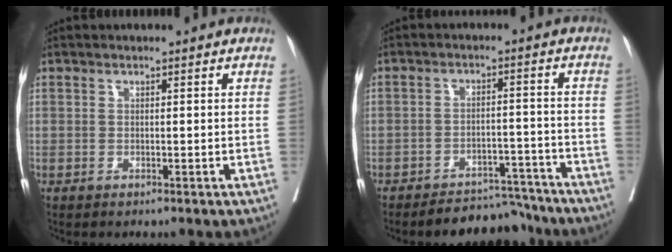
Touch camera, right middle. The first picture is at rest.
{"total": 7.3, "force": [-7.0, 2.2, 0.2], "torque": [0.021, 0.019, -0.100]}